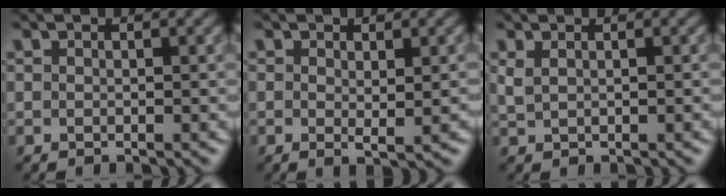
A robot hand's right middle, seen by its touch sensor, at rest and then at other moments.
{"total": 1.3, "force": [0.2, 0.0, 1.3], "torque": [-0.022, -0.003, 0.008]}
{"total": 1.4, "force": [0.8, 0.7, 1.0], "torque": [-0.014, 0.005, 0.021]}